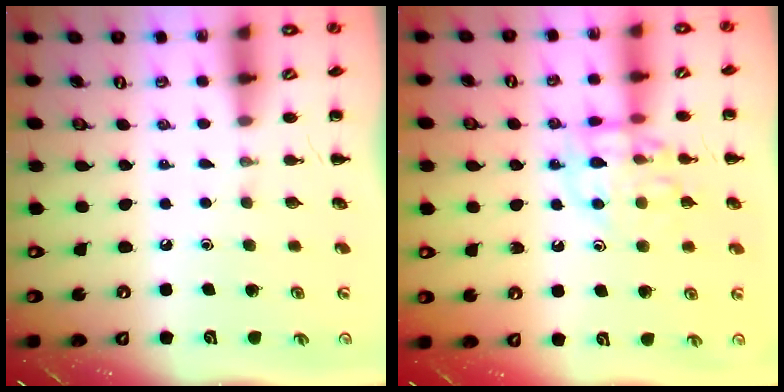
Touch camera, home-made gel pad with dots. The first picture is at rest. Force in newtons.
{"total": 13.3, "press": 13.2, "slide": 1.0}